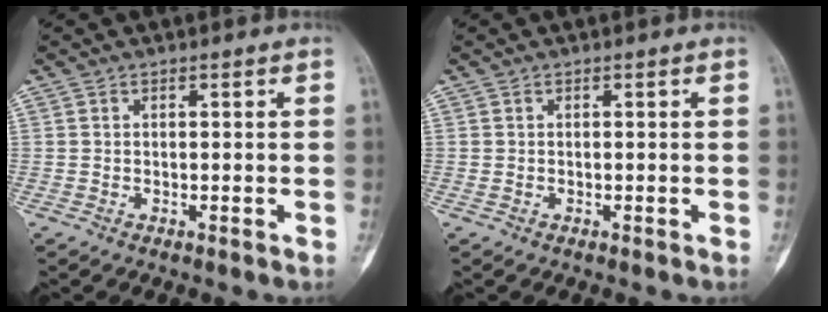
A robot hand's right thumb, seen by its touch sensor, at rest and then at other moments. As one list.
[{"total": 0.0}]